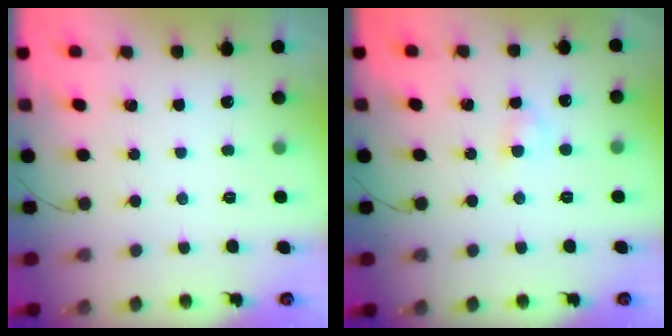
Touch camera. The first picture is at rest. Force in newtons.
{"total": 2.6, "press": 2.4, "slide": 1.1}